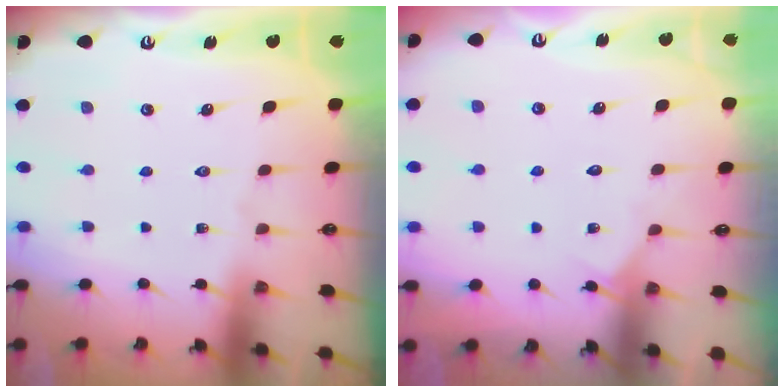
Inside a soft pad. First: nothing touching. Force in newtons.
{"total": 4.3, "press": 4.3, "slide": 0.5}